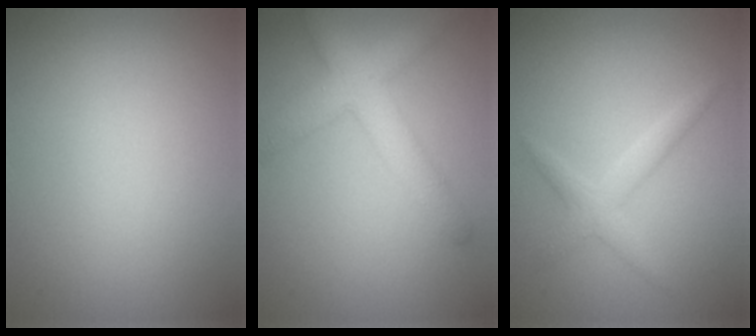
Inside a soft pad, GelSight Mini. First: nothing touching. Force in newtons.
{"total": 4.9, "press": 4.9, "slide": 0.2}
{"total": 1.3, "press": 1.3, "slide": 0.1}